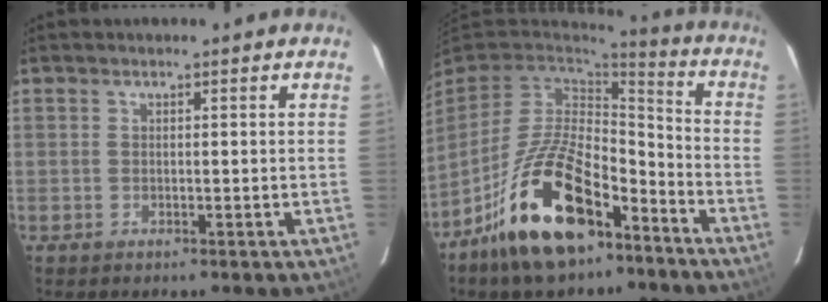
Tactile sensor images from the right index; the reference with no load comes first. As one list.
[{"total": 20.6, "force": [-12.1, 9.4, 13.8], "torque": [-0.269, 0.001, -0.206]}]